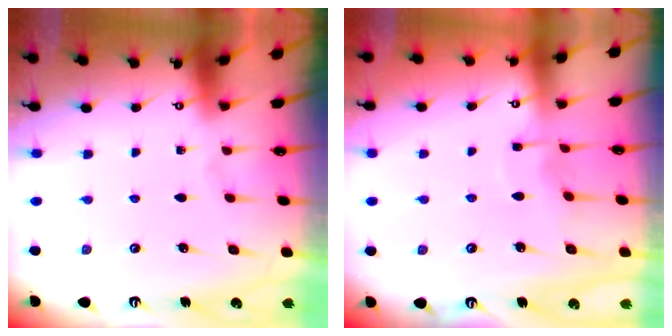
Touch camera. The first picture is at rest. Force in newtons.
{"total": 2.8, "press": 2.8, "slide": 0.4}